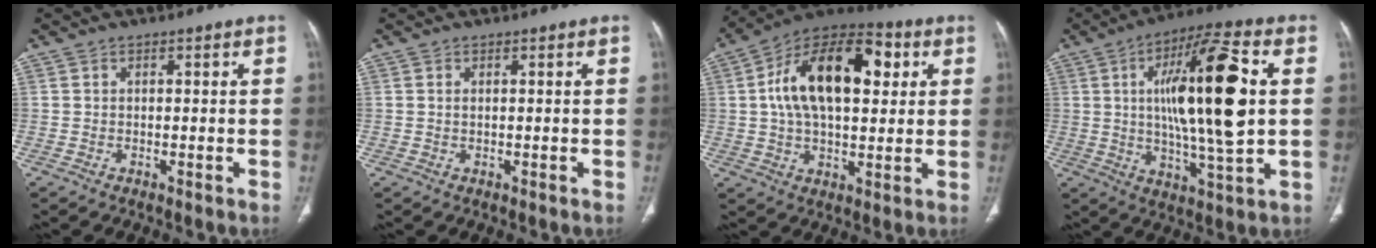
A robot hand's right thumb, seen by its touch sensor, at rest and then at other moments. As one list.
[{"total": 0.6, "force": [0.2, 0.2, 0.5], "torque": [-0.014, 0.003, 0.006]}, {"total": 21.5, "force": [4.7, 11.6, 17.5], "torque": [-0.266, 0.018, 0.067]}, {"total": 21.2, "force": [2.9, 4.8, 20.4], "torque": [-0.349, -0.002, 0.046]}]